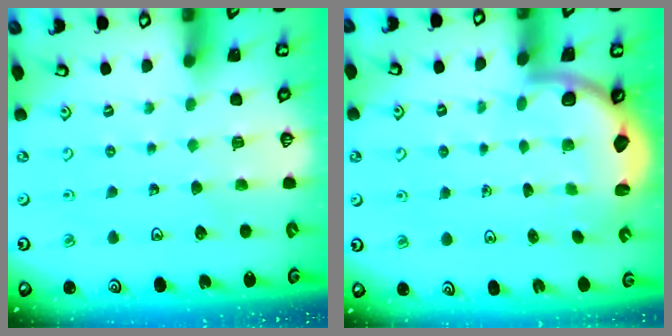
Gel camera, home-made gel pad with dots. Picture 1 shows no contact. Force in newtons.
{"total": 2.6, "press": 2.5, "slide": 0.7}